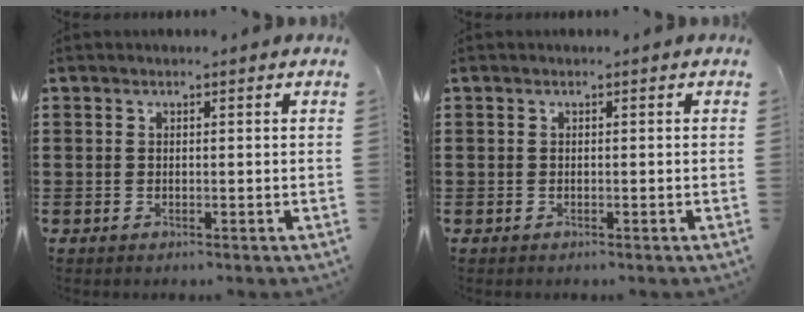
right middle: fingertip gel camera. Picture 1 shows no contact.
{"total": 0.0}